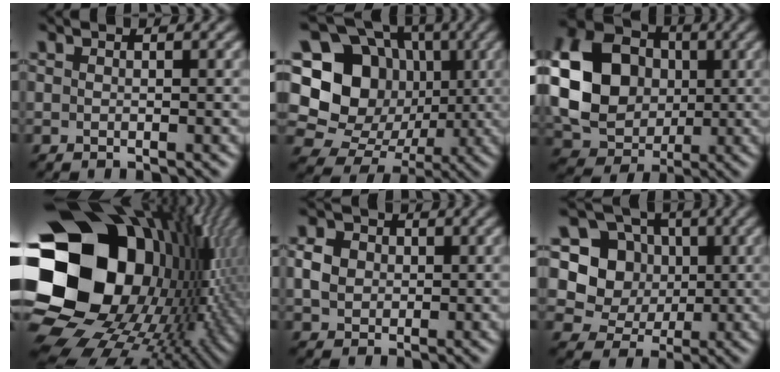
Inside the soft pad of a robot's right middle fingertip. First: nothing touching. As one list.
[{"total": 16.9, "force": [2.1, 15.2, 7.1], "torque": [-0.167, 0.035, 0.019]}, {"total": 12.4, "force": [0.6, 9.9, 7.4], "torque": [-0.161, 0.003, 0.004]}, {"total": 22.6, "force": [-1.7, 17.8, 13.8], "torque": [-0.287, -0.029, -0.035]}, {"total": 2.7, "force": [0.3, 2.4, 1.3], "torque": [-0.027, 0.002, 0.006]}, {"total": 5.5, "force": [0.8, 5.1, 2.1], "torque": [-0.025, 0.003, -0.003]}]